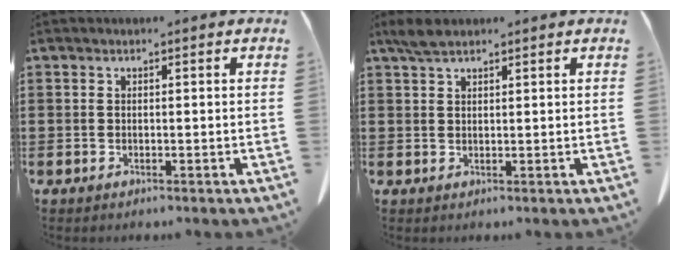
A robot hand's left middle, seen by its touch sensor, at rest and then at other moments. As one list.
[{"total": 2.8, "force": [2.0, 0.8, 1.7], "torque": [-0.039, 0.003, 0.038]}]